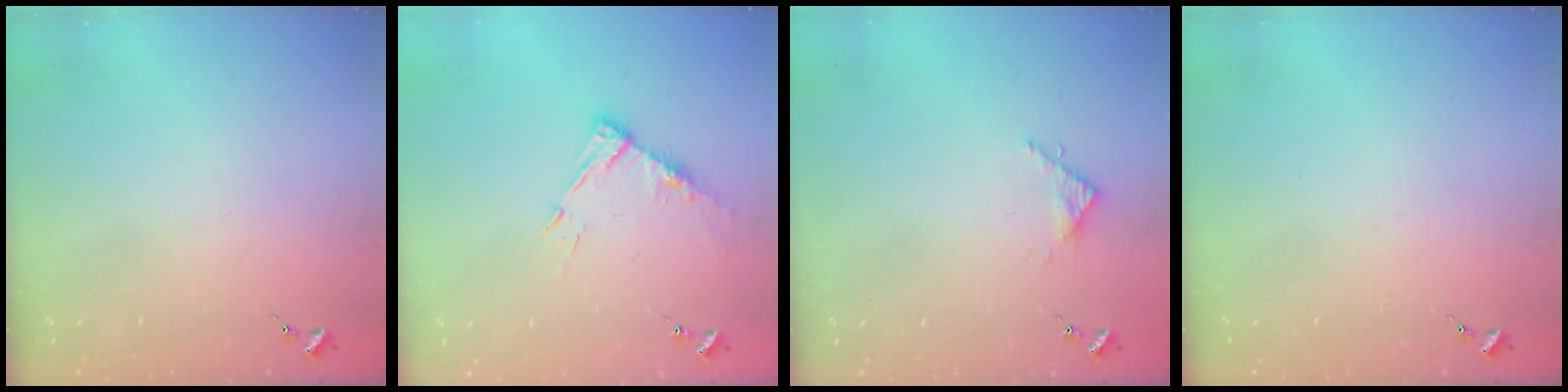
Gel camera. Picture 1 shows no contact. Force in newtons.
{"total": 9.1, "press": 9.1, "slide": 0.7}
{"total": 3.1, "press": 3.1, "slide": 0.4}
{"total": 0.0}